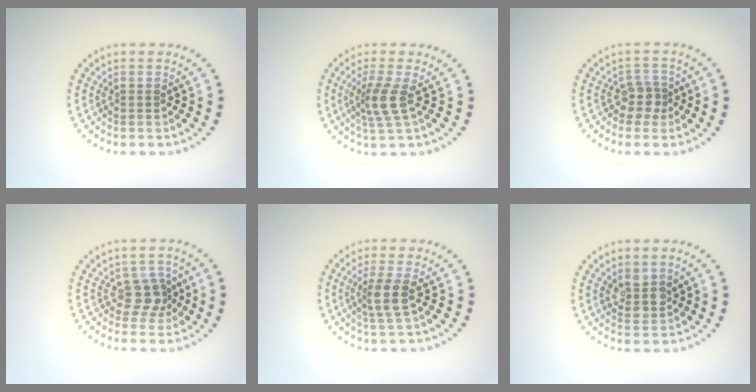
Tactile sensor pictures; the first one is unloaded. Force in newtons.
{"total": 2.8, "press": 2.1, "slide": 1.9}
{"total": 2.2, "press": 1.7, "slide": 1.3}
{"total": 2.4, "press": 1.9, "slide": 1.6}
{"total": 2.5, "press": 2.1, "slide": 1.4}
{"total": 2.2, "press": 2.0, "slide": 1.0}